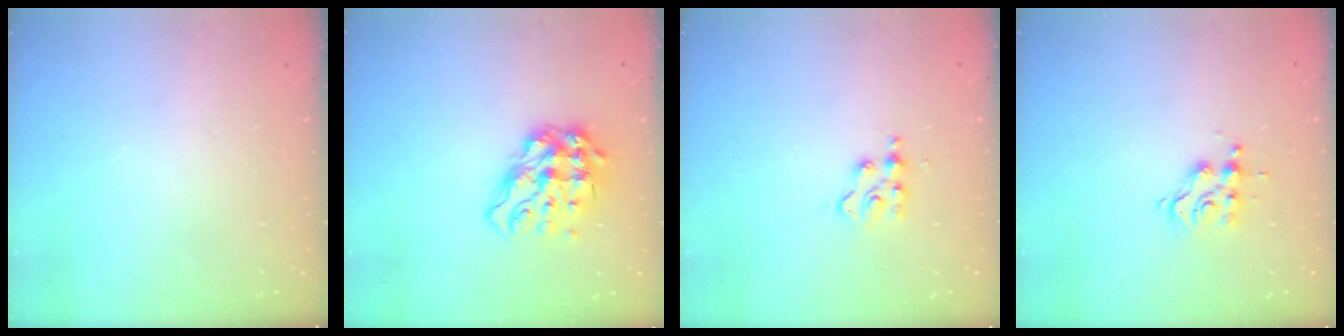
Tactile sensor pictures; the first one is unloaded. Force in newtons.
{"total": 12.6, "press": 12.5, "slide": 1.6}
{"total": 3.0, "press": 3.0, "slide": 0.4}
{"total": 8.0, "press": 7.9, "slide": 0.7}